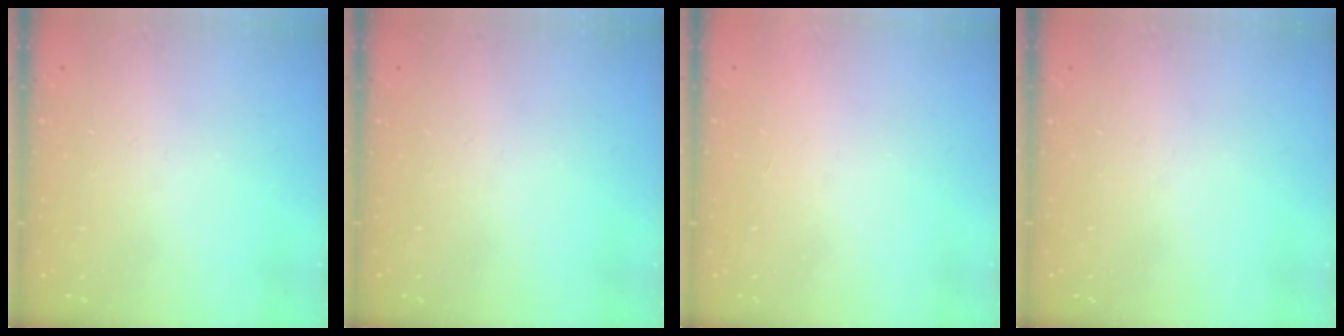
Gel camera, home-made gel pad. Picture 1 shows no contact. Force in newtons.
{"total": 0.0}
{"total": 1.6, "press": 1.6, "slide": 0.1}
{"total": 0.0}